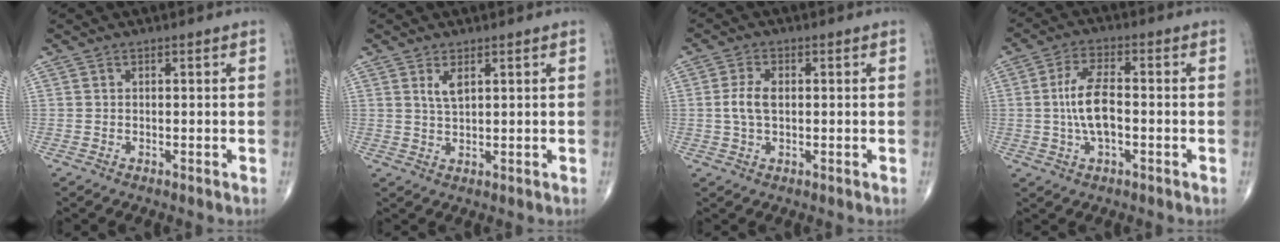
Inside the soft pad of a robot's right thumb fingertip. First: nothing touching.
{"total": 2.7, "force": [1.3, 1.0, 2.1], "torque": [-0.042, -0.008, 0.030]}
{"total": 4.3, "force": [0.2, 2.4, 3.6], "torque": [-0.081, 0.005, 0.001]}
{"total": 8.2, "force": [-0.6, 3.5, 7.4], "torque": [-0.149, 0.014, -0.015]}